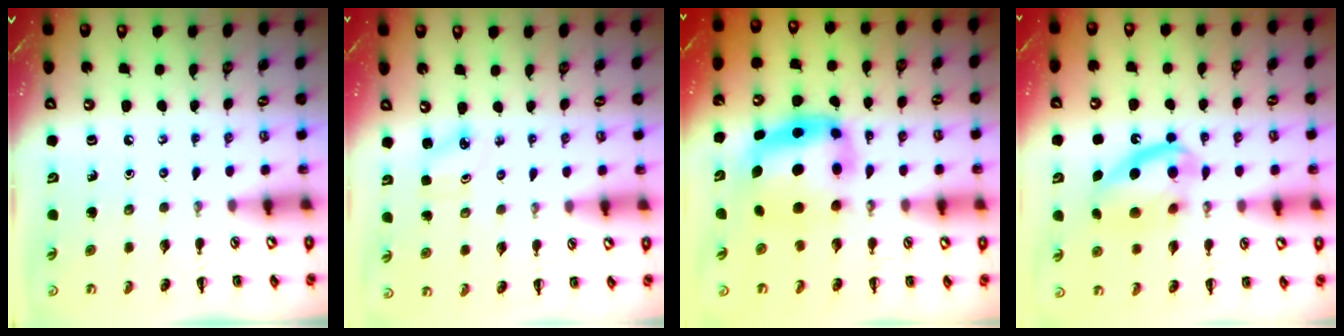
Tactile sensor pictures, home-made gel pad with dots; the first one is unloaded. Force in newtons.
{"total": 1.7, "press": 1.7, "slide": 0.2}
{"total": 6.4, "press": 6.2, "slide": 1.4}
{"total": 15.0, "press": 14.8, "slide": 2.5}